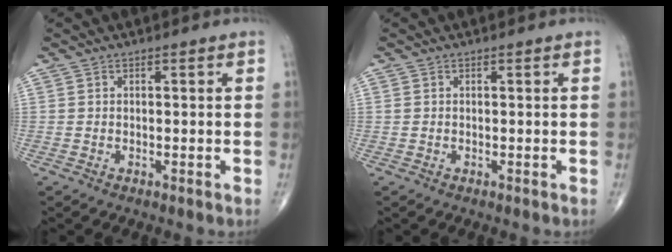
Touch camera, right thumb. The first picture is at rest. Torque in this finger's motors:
{"motor_torque": [0.09, -0.04, 0.21, 0.10, 0.01]}